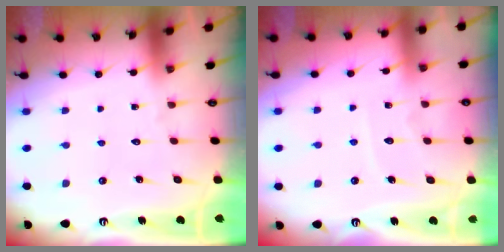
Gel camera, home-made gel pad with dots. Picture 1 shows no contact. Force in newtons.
{"total": 5.0, "press": 5.0, "slide": 0.4}